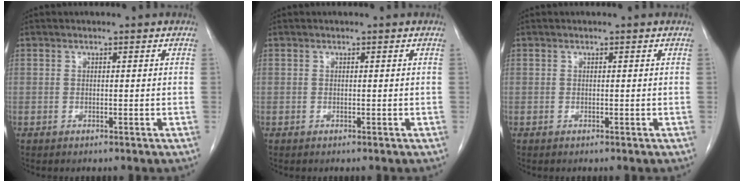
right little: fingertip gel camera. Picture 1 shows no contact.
{"total": 0.0}
{"total": 0.0}